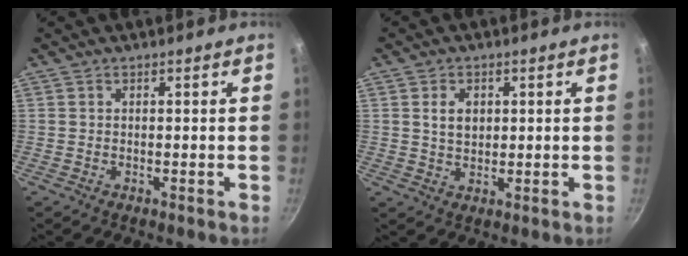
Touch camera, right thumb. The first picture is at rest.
{"total": 4.1, "force": [1.0, 2.9, 2.7], "torque": [-0.035, -0.003, 0.019]}